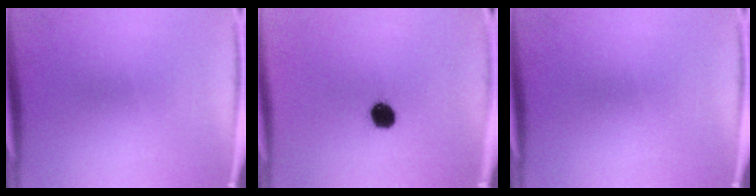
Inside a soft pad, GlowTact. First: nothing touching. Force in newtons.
{"total": 5.9}
{"total": 0.0}